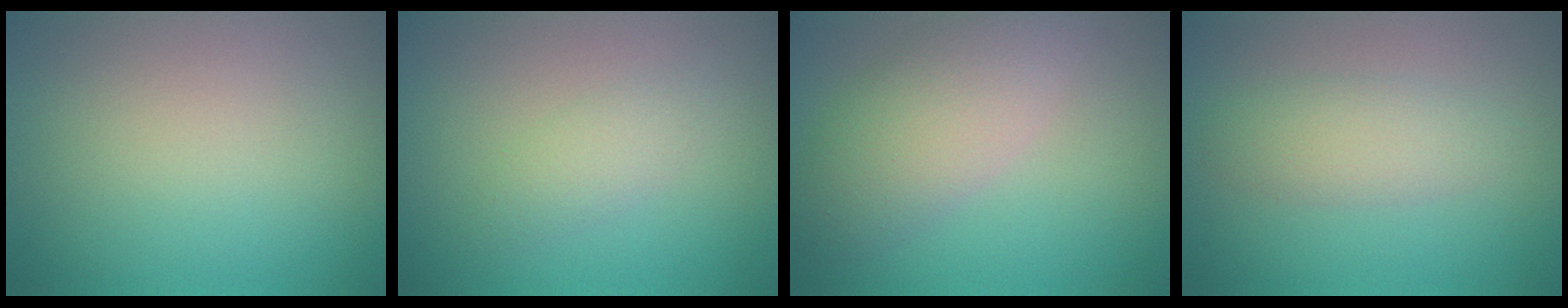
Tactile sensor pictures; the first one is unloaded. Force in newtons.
{"total": 1.7, "press": 1.7, "slide": 0.1}
{"total": 5.6, "press": 5.6, "slide": 0.5}
{"total": 2.7, "press": 2.7, "slide": 0.1}